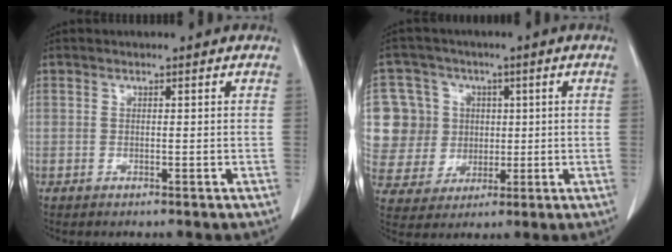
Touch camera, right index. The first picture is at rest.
{"total": 11.7, "force": [2.3, 11.2, 2.6], "torque": [-0.078, 0.039, 0.059]}